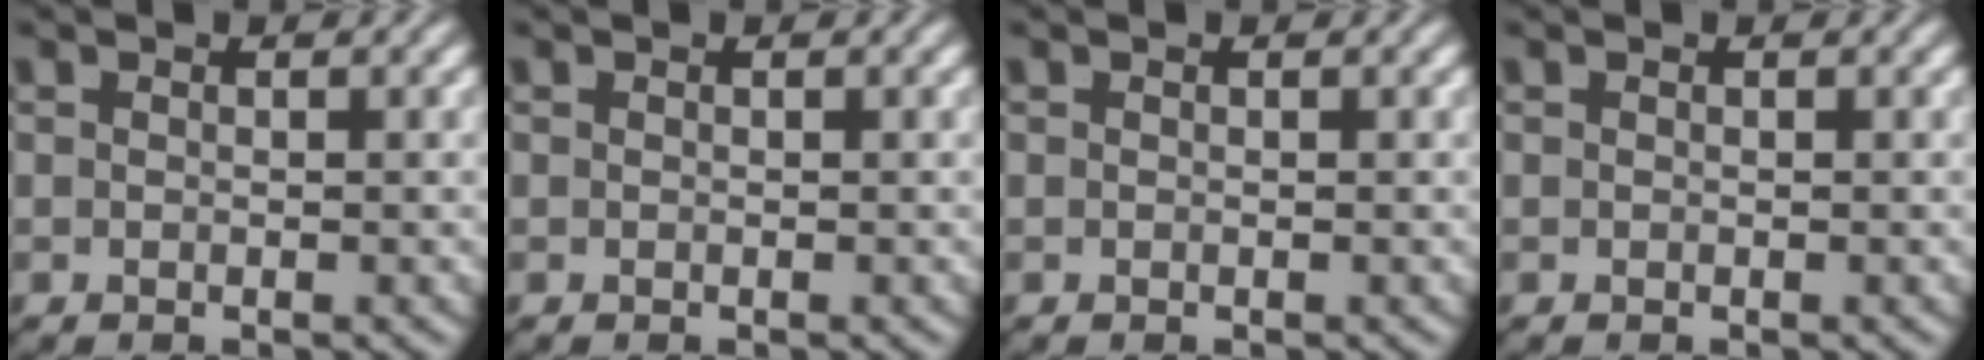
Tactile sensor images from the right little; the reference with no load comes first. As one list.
[{"total": 0.0}, {"total": 0.0}, {"total": 0.0}]